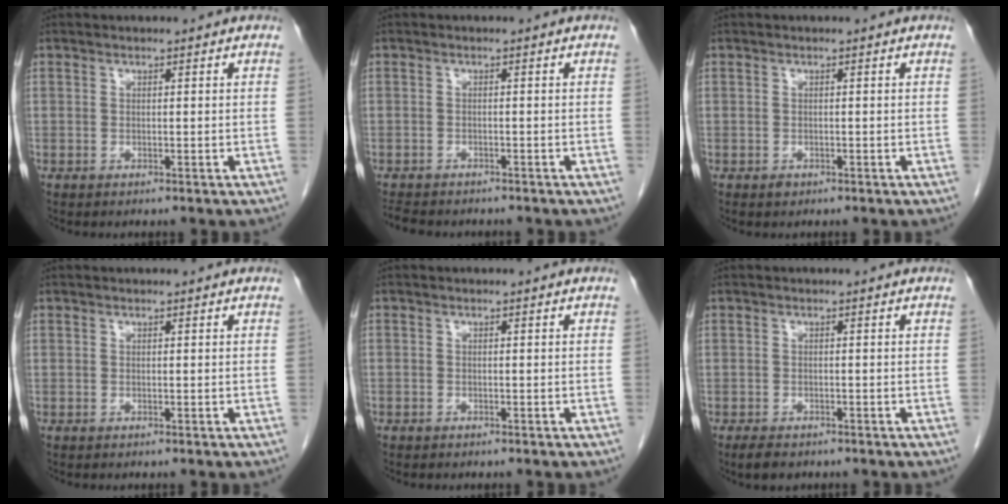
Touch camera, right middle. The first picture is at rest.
{"total": 5.5, "force": [-4.8, 1.8, 2.0], "torque": [-0.035, -0.008, -0.069]}
{"total": 0.7, "force": [-0.4, 0.5, 0.2], "torque": [-0.004, 0.001, -0.005]}
{"total": 0.0}
{"total": 0.5, "force": [-0.4, 0.3, 0.1], "torque": [-0.006, 0.002, -0.008]}
{"total": 2.8, "force": [-2.1, 1.3, 1.3], "torque": [-0.027, -0.003, -0.028]}